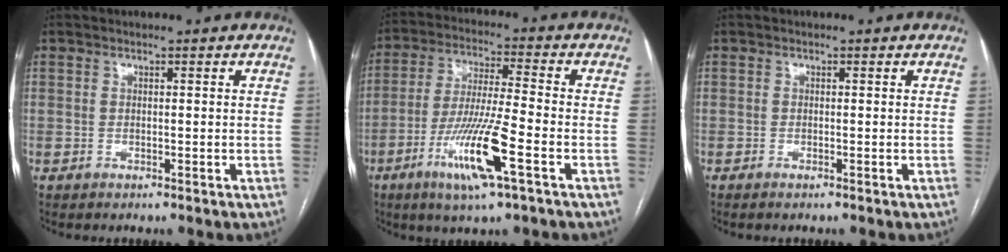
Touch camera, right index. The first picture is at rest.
{"total": 12.5, "force": [-5.3, 0.2, 11.3], "torque": [-0.224, -0.019, -0.099]}
{"total": 0.5, "force": [-0.4, -0.1, 0.3], "torque": [-0.007, -0.001, -0.009]}